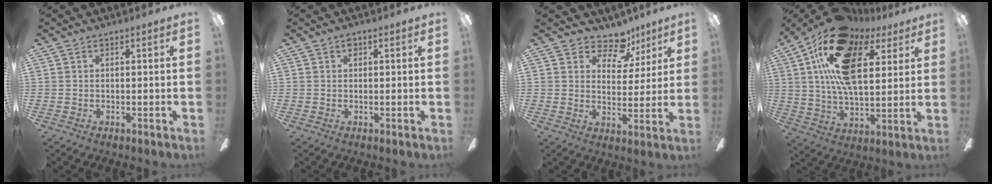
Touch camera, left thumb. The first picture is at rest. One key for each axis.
{"total": 1.2, "fx": 0.6, "fy": 0.8, "fz": 0.7, "tx": -0.007, "ty": 0.000, "tz": 0.009}
{"total": 9.8, "fx": 6.9, "fy": 5.5, "fz": 4.2, "tx": -0.052, "ty": -0.045, "tz": 0.122}
{"total": 21.4, "fx": 9.6, "fy": 10.8, "fz": 15.8, "tx": -0.302, "ty": -0.021, "tz": 0.161}